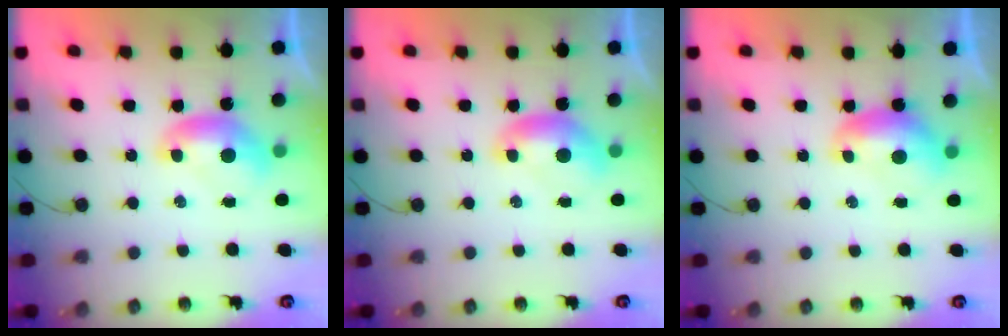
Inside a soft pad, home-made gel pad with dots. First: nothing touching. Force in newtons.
{"total": 0.0}
{"total": 0.0}